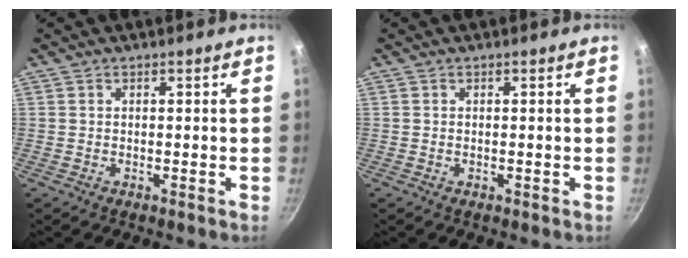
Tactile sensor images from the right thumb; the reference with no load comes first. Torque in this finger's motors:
{"motor_torque": [0.15, 0.50, -0.31, 0.21, 0.07]}